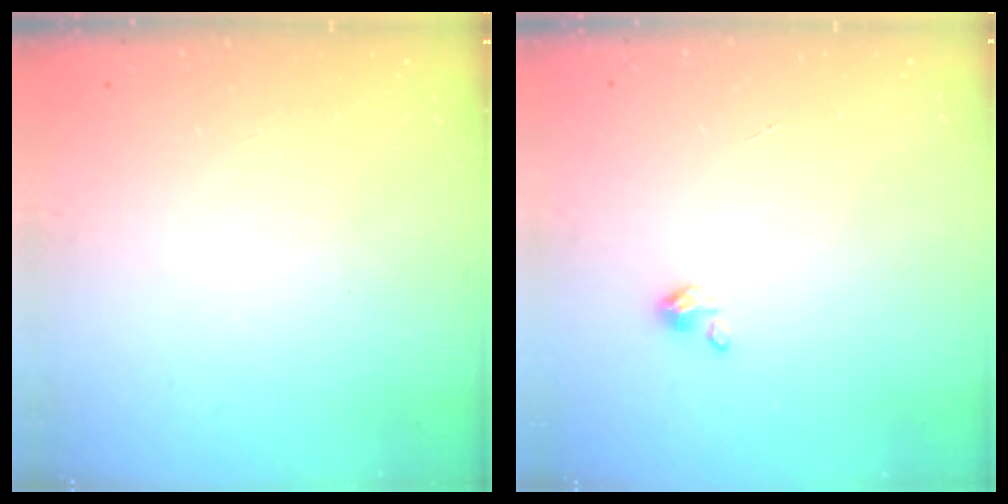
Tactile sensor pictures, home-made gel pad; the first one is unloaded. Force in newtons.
{"total": 2.0, "press": 1.9, "slide": 0.3}